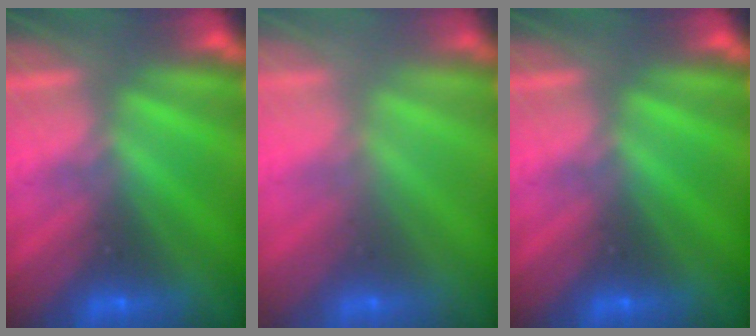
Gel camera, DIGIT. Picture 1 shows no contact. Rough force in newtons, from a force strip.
{"total": 2.9}
{"total": 0.0}